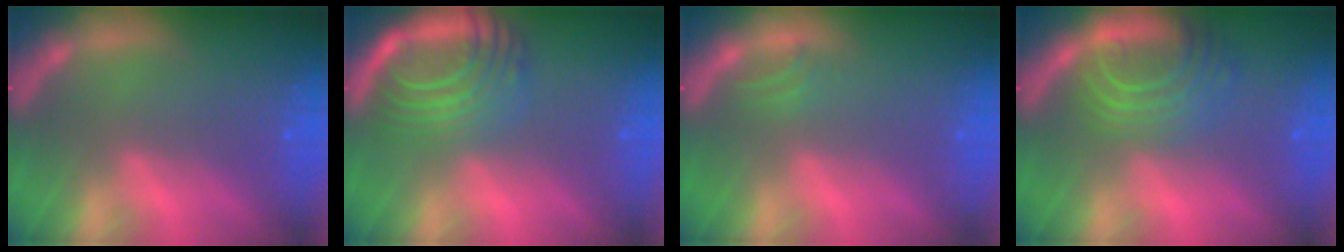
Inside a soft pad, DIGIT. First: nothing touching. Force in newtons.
{"total": 9.5}
{"total": 0.9}
{"total": 7.5}